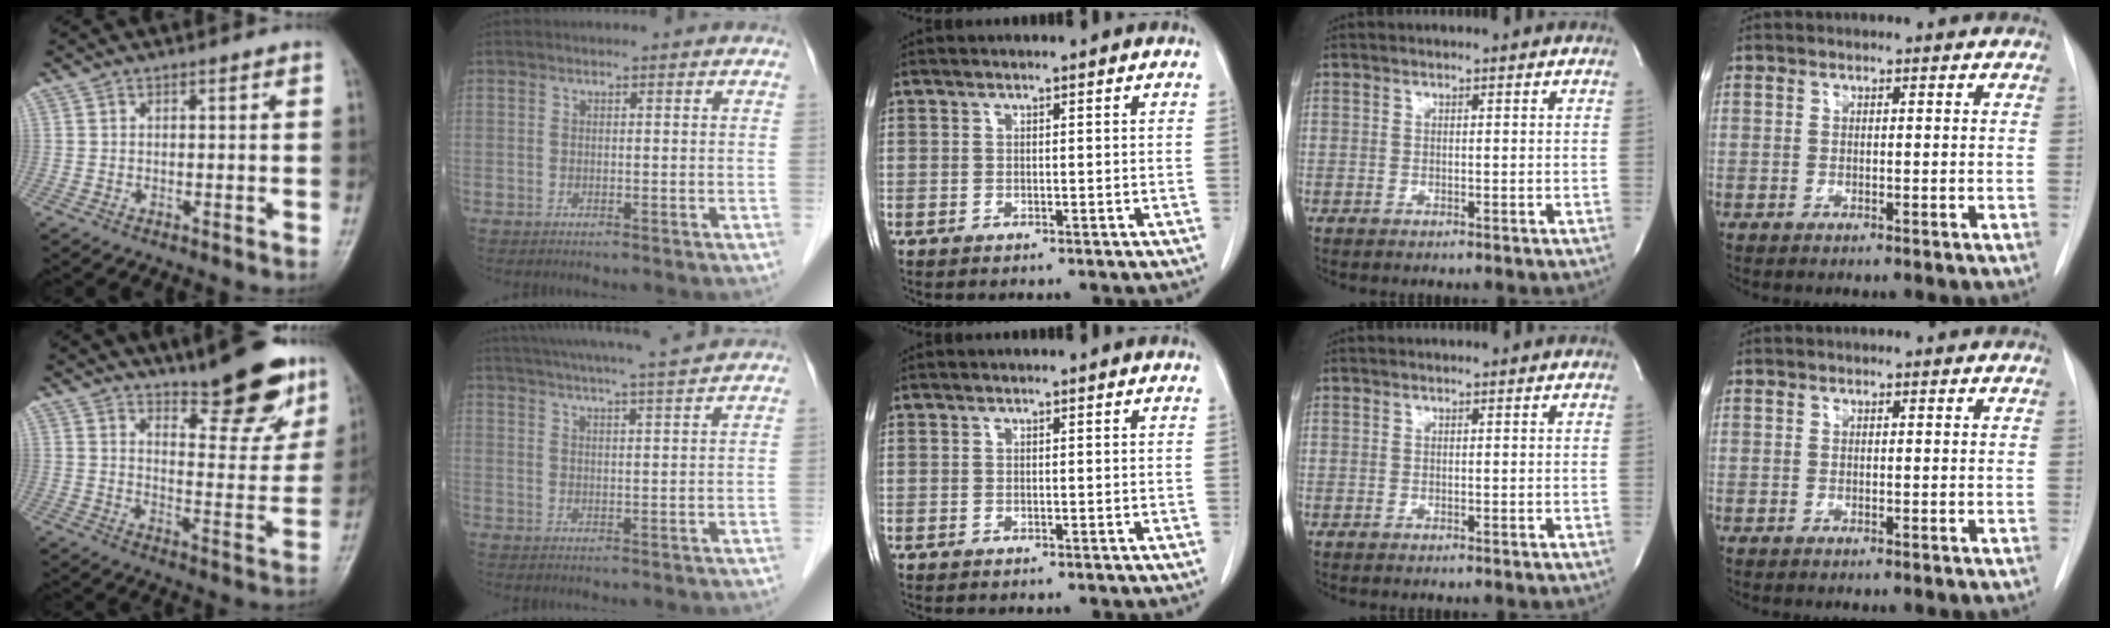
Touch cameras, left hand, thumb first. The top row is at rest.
{"thumb": {"total": 15.6, "force": [11.3, 4.9, 9.6], "torque": [-0.088, -0.072, 0.164]}, "index": {"total": 13.9, "force": [12.5, -0.3, 6.1], "torque": [-0.106, 0.017, 0.173]}}